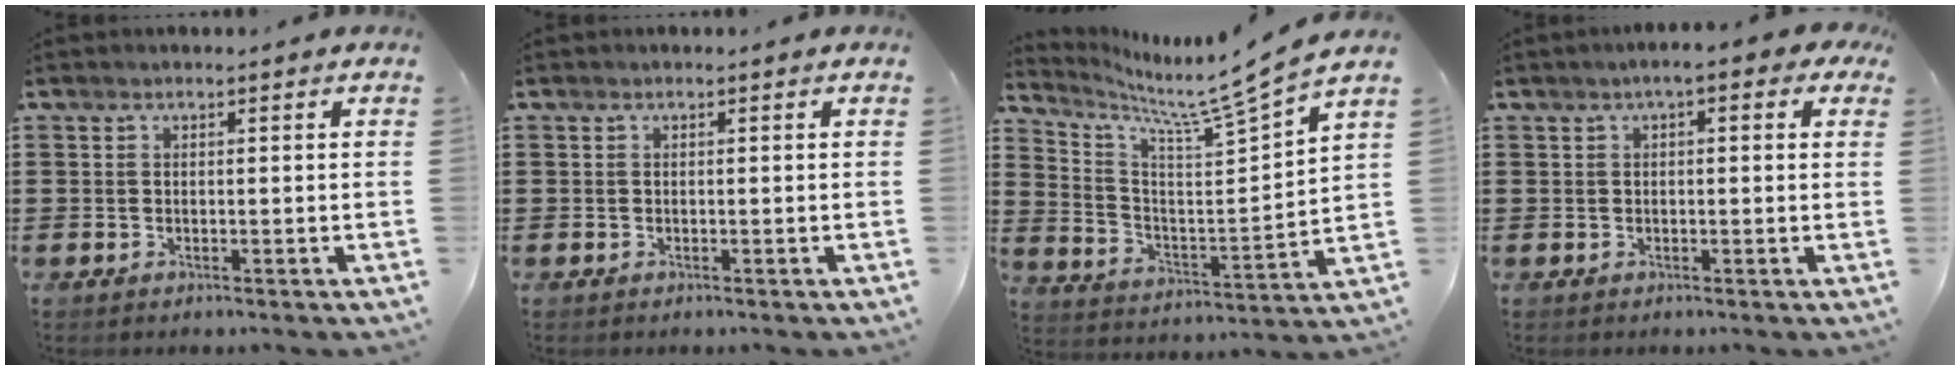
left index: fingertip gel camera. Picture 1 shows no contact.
{"total": 0.0}
{"total": 7.7, "force": [6.7, -0.1, 3.8], "torque": [-0.098, -0.061, 0.099]}
{"total": 2.6, "force": [0.7, 0.8, 2.3], "torque": [-0.045, 0.008, 0.009]}